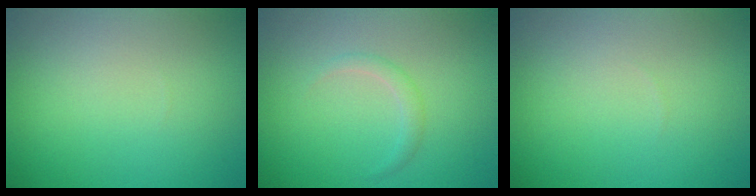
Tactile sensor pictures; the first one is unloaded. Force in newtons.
{"total": 0.7, "press": 0.7, "slide": 0.1}
{"total": 0.0}